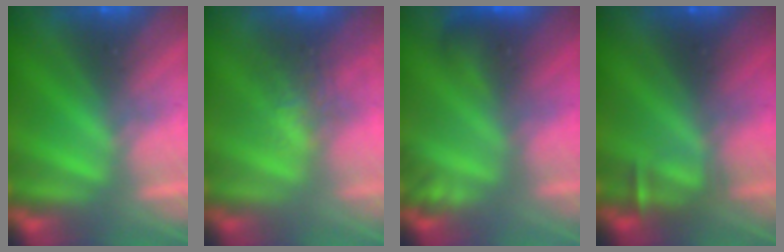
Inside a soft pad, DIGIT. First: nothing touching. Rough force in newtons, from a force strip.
{"total": 2.6}
{"total": 2.9}
{"total": 3.0}